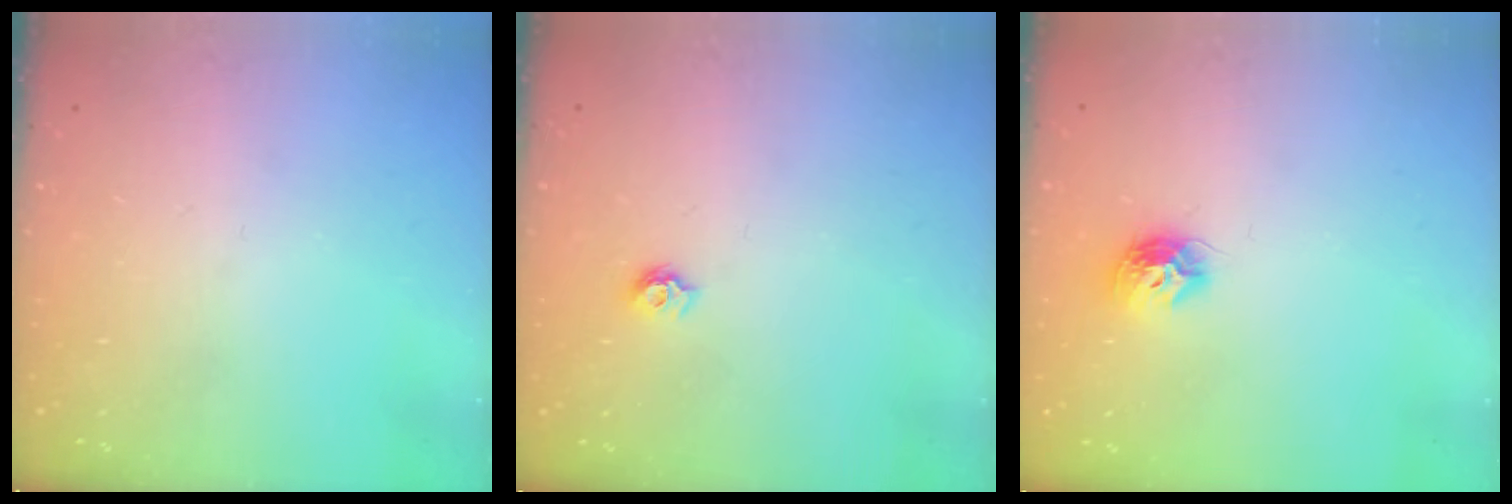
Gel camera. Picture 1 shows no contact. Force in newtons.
{"total": 5.7, "press": 5.7, "slide": 0.6}
{"total": 8.6, "press": 8.5, "slide": 0.1}